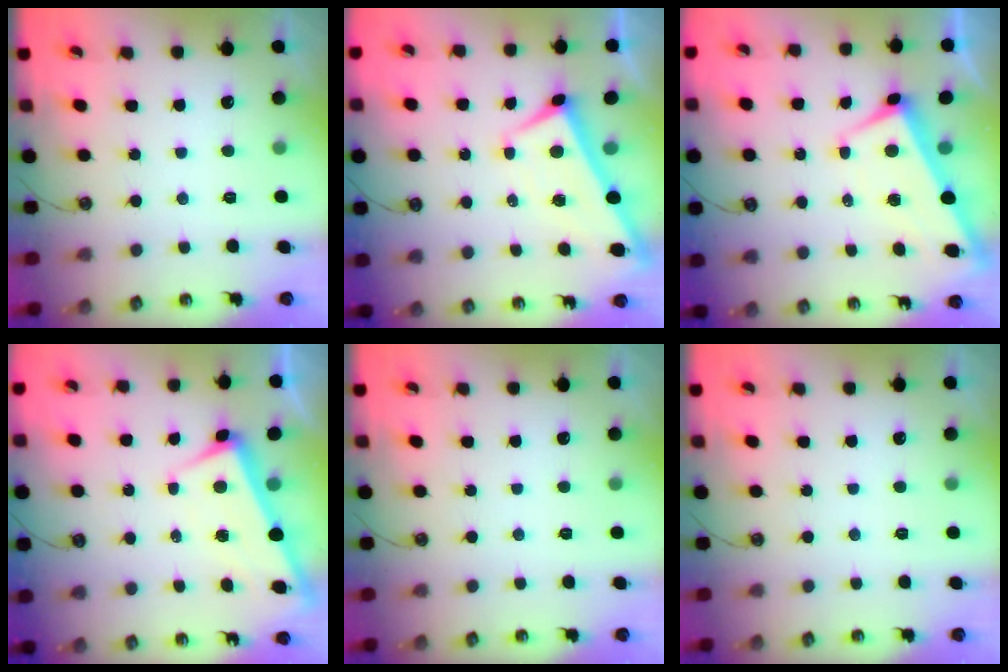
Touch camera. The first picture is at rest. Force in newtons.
{"total": 2.7, "press": 2.6, "slide": 0.3}
{"total": 1.6, "press": 1.2, "slide": 1.0}
{"total": 1.9, "press": 1.8, "slide": 0.6}
{"total": 0.0}
{"total": 0.0}